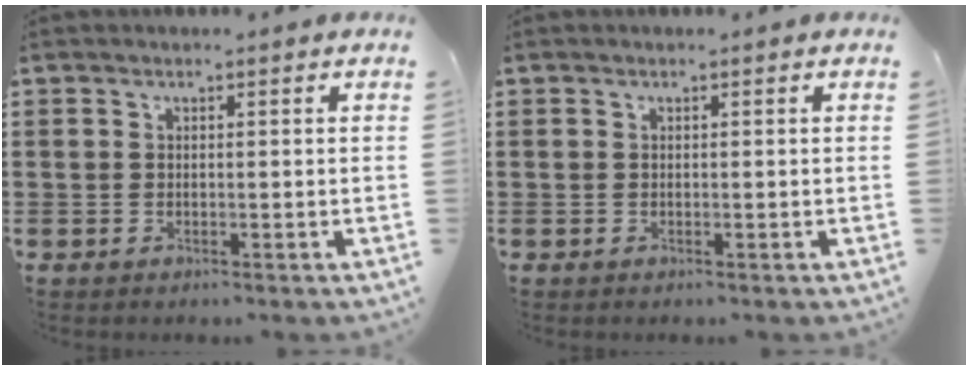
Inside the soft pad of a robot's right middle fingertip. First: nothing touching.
{"total": 0.0}